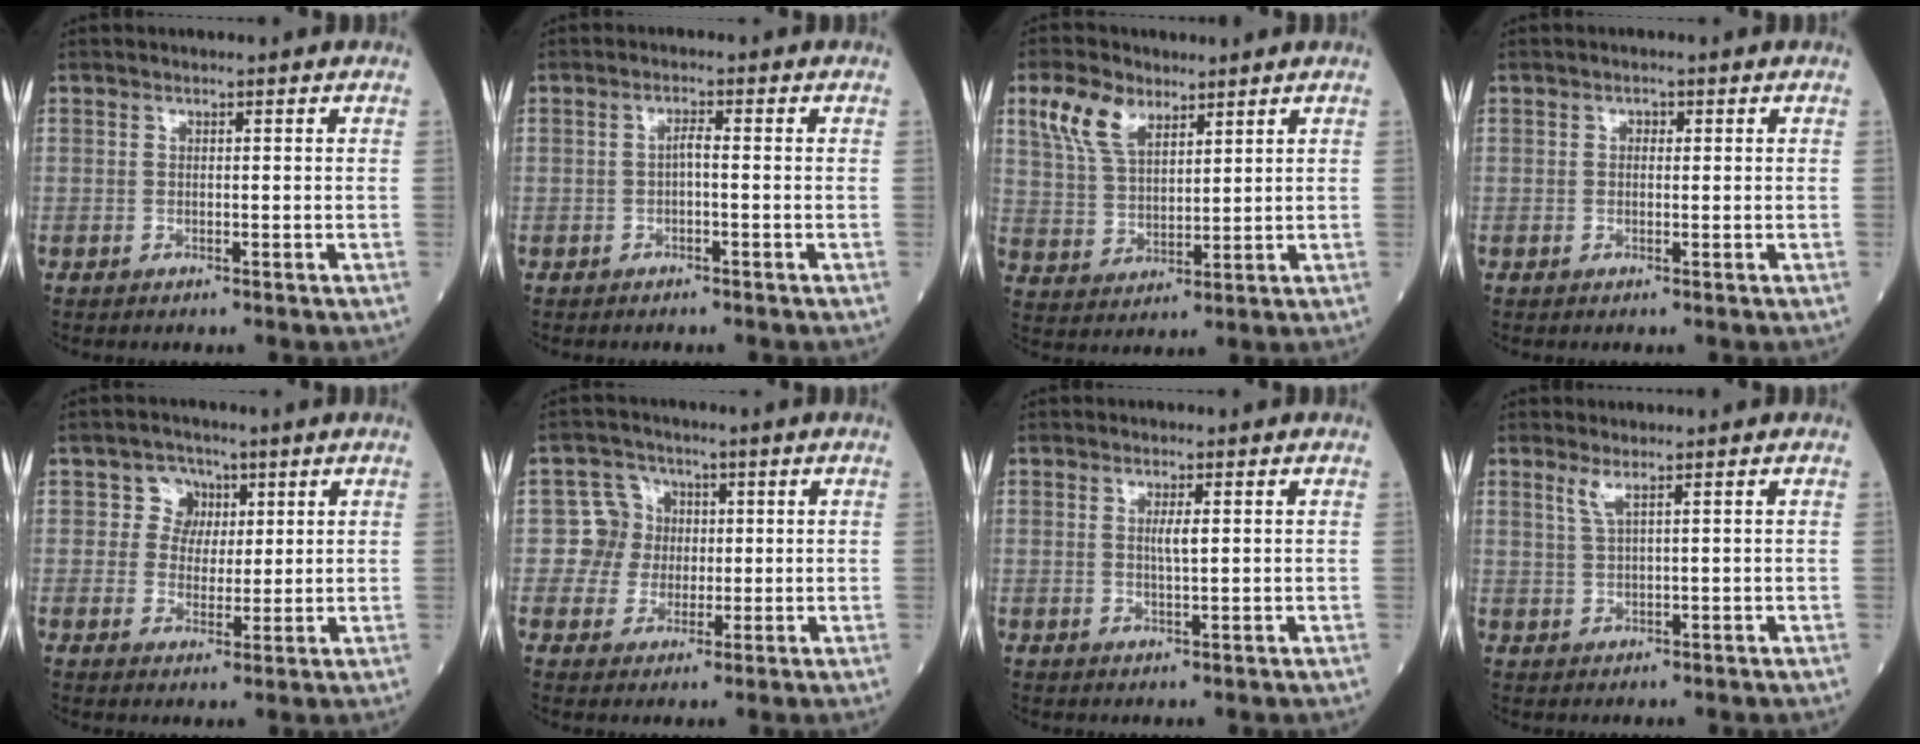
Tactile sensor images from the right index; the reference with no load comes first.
{"total": 1.4, "force": [-0.4, 0.2, 1.3], "torque": [-0.020, 0.004, -0.008]}
{"total": 7.9, "force": [4.7, 3.9, 4.9], "torque": [-0.112, 0.018, 0.099]}
{"total": 0.8, "force": [0.2, 0.6, 0.4], "torque": [-0.003, 0.002, 0.001]}
{"total": 4.2, "force": [1.4, 3.9, 0.8], "torque": [-0.006, 0.013, 0.018]}
{"total": 5.3, "force": [0.3, 5.3, 0.2], "torque": [0.008, 0.016, 0.006]}
{"total": 1.8, "force": [0.4, 0.1, 1.8], "torque": [-0.035, -0.001, 0.006]}
{"total": 1.7, "force": [1.0, -0.2, 1.4], "torque": [-0.037, 0.001, 0.023]}